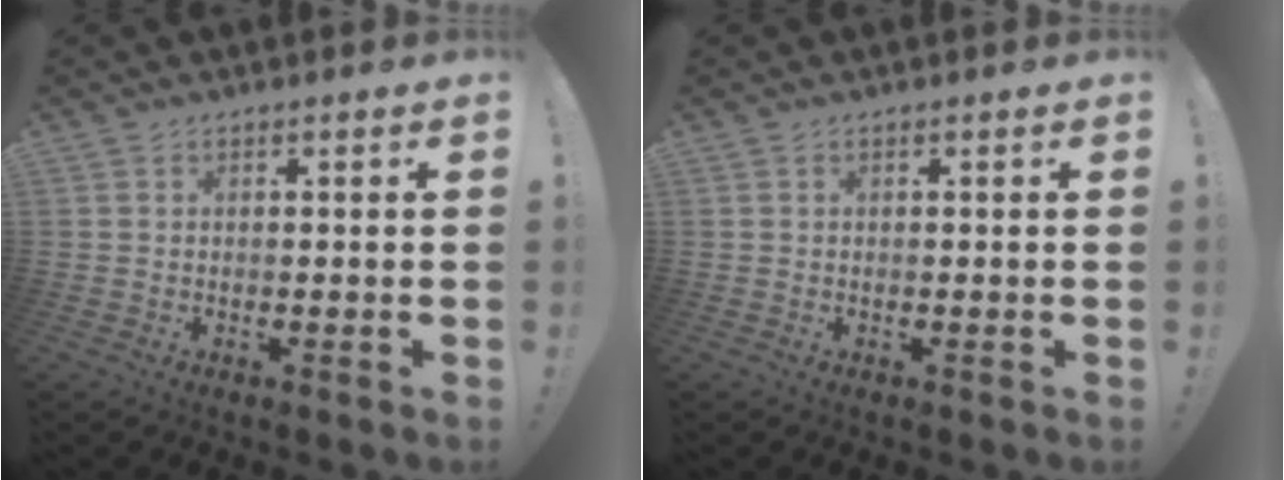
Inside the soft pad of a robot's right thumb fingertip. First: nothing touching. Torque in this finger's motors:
{"motor_torque": [0.05, -0.11, -0.03, 0.00, 0.04]}